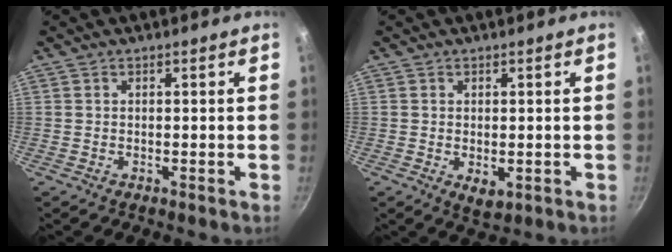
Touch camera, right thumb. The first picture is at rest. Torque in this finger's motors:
{"motor_torque": [-0.31, 0.21, 0.04, -0.06, 0.05]}